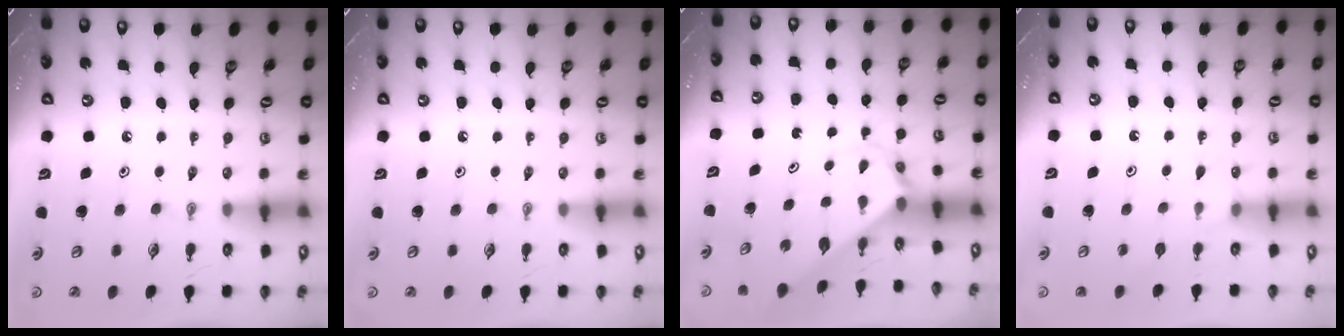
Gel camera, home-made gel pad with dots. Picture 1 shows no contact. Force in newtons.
{"total": 0.0}
{"total": 2.6, "press": 2.6, "slide": 0.2}
{"total": 4.9, "press": 4.8, "slide": 0.6}